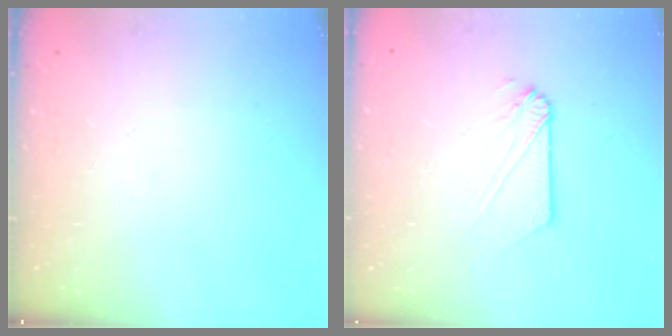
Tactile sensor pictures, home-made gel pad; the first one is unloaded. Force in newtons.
{"total": 4.4, "press": 4.4, "slide": 0.5}